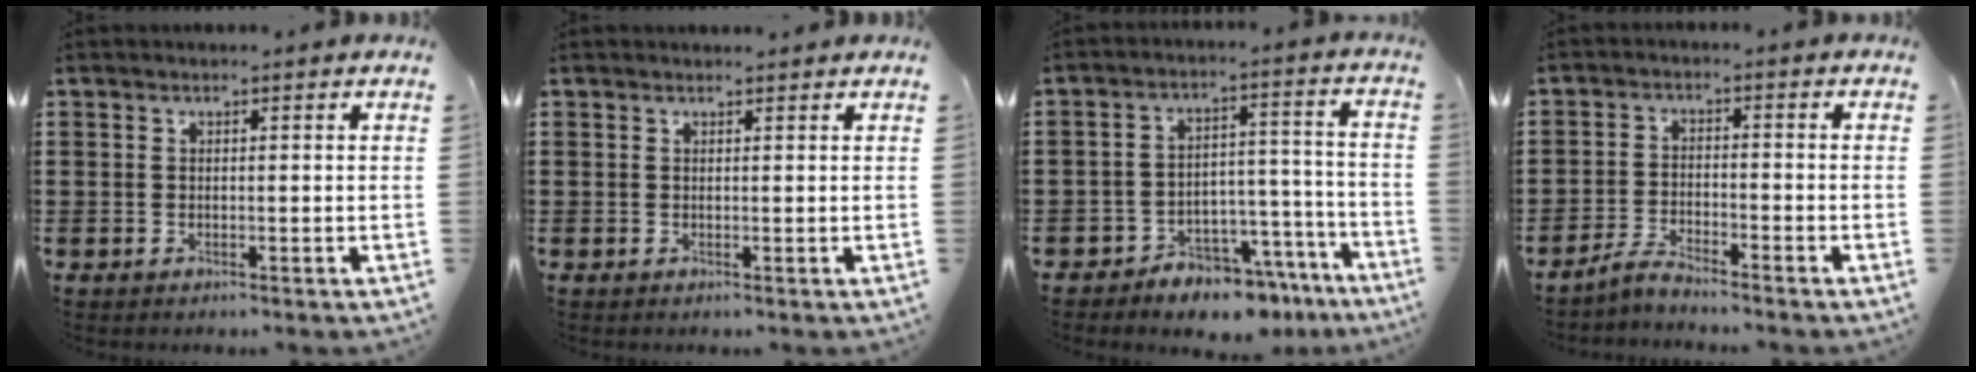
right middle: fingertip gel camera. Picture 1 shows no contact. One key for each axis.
{"total": 0.7, "fx": 0.7, "fy": 0.1, "fz": 0.0, "tx": 0.005, "ty": -0.002, "tz": 0.012}
{"total": 6.4, "fx": -6.1, "fy": 1.6, "fz": 0.9, "tx": -0.013, "ty": 0.025, "tz": -0.117}
{"total": 3.1, "fx": -2.9, "fy": 0.0, "fz": 1.0, "tx": -0.036, "ty": -0.001, "tz": -0.062}